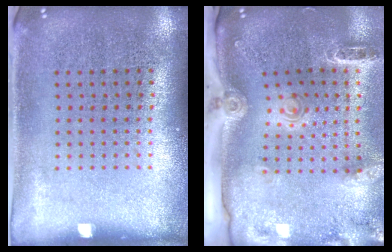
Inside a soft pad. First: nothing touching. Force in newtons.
{"total": 2.8, "press": 2.0, "slide": 1.9}